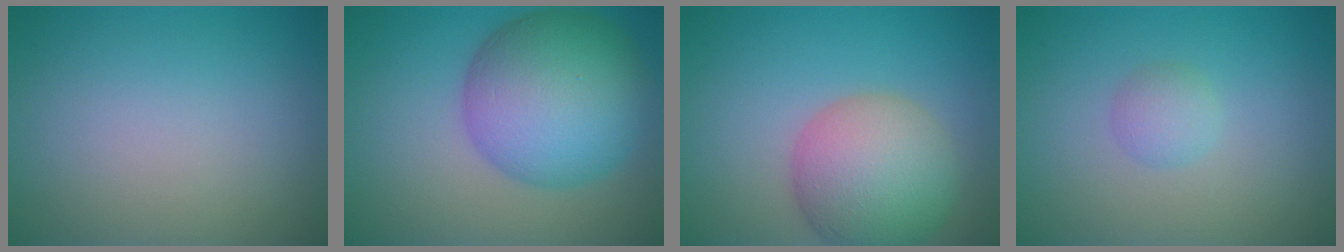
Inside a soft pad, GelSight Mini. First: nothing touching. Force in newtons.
{"total": 11.1, "press": 11.1, "slide": 0.3}
{"total": 7.3, "press": 7.3, "slide": 0.4}
{"total": 1.5, "press": 1.5, "slide": 0.1}